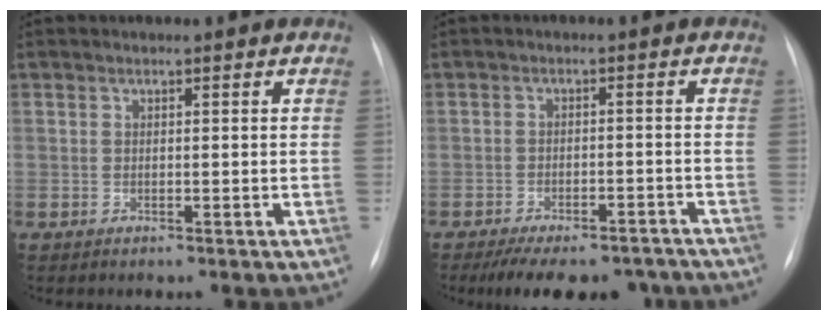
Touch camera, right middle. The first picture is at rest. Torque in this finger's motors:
{"motor_torque": [1.13, -1.00, 0.18, 0.08]}